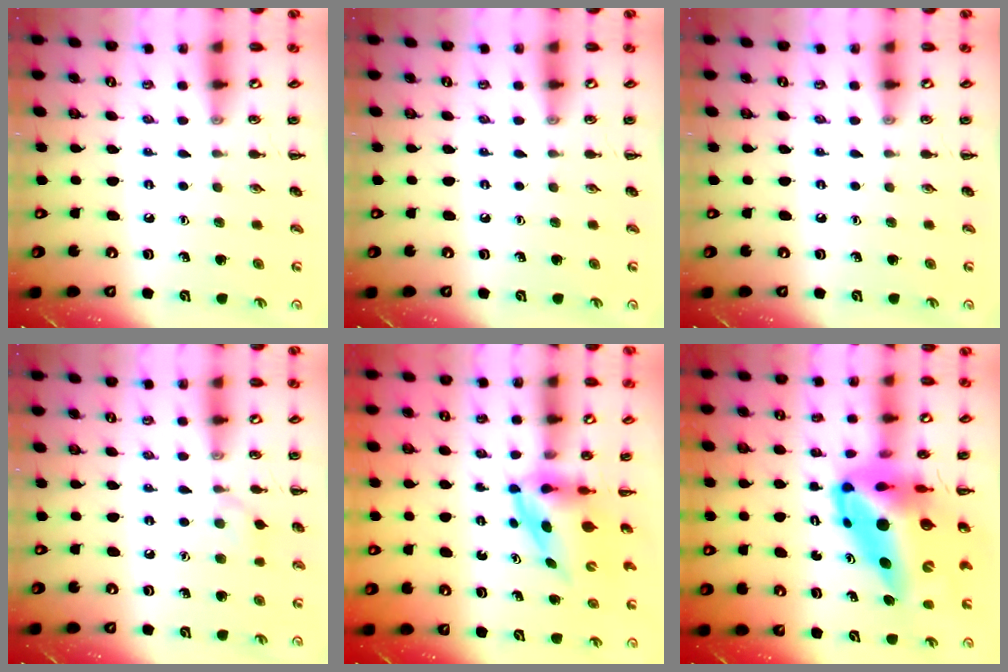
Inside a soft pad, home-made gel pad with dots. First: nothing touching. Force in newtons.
{"total": 0.0}
{"total": 0.0}
{"total": 5.2, "press": 4.8, "slide": 1.9}
{"total": 3.7, "press": 3.7, "slide": 0.6}
{"total": 16.4, "press": 15.7, "slide": 4.8}